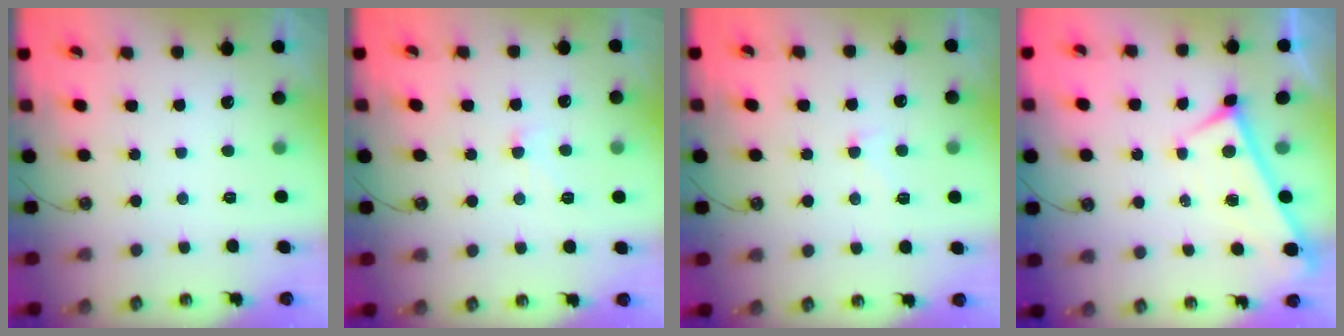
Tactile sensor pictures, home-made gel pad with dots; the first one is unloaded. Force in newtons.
{"total": 0.9, "press": 0.8, "slide": 0.4}
{"total": 0.9, "press": 0.5, "slide": 0.8}
{"total": 0.0}